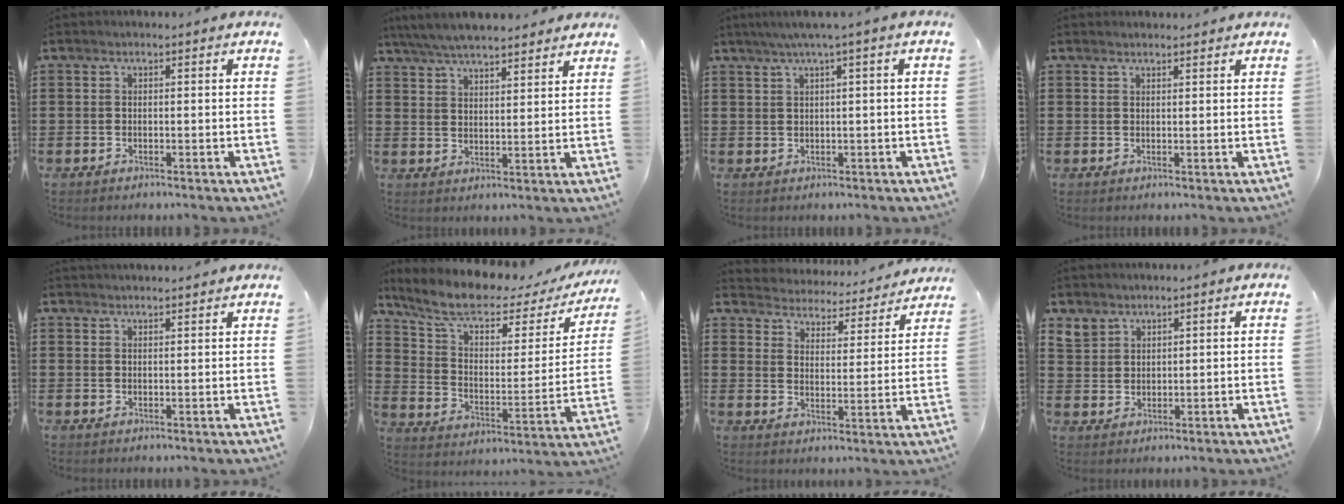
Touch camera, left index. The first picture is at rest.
{"total": 5.9, "force": [5.6, 0.7, 1.7], "torque": [-0.051, -0.016, 0.103]}
{"total": 2.2, "force": [0.7, -0.3, 2.1], "torque": [-0.038, -0.004, 0.011]}
{"total": 1.2, "force": [1.2, 0.2, 0.1], "torque": [-0.004, 0.001, 0.023]}
{"total": 1.7, "force": [1.7, -0.1, 0.1], "torque": [-0.005, 0.000, 0.035]}
{"total": 9.2, "force": [7.2, 2.2, 5.3], "torque": [-0.131, -0.043, 0.124]}
{"total": 3.9, "force": [3.9, 0.0, -0.4], "torque": [-0.019, -0.038, 0.061]}
{"total": 3.0, "force": [2.4, 1.8, 0.2], "torque": [-0.015, 0.005, 0.048]}